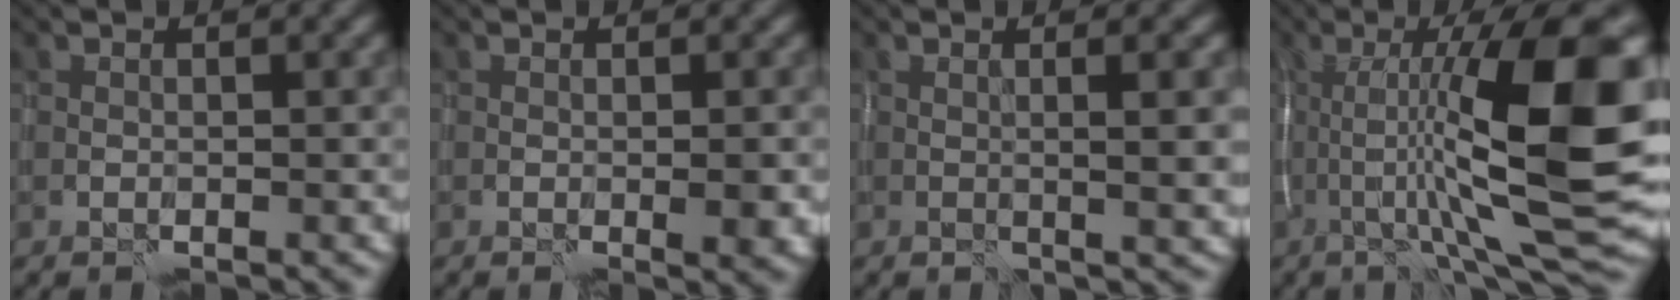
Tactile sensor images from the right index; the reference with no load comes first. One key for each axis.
{"total": 1.6, "fx": -0.3, "fy": 0.3, "fz": 1.5, "tx": -0.022, "ty": -0.003, "tz": -0.004}
{"total": 3.5, "fx": 0.3, "fy": 0.9, "fz": 3.4, "tx": -0.047, "ty": 0.006, "tz": 0.004}
{"total": 13.8, "fx": -0.6, "fy": 2.6, "fz": 13.5, "tx": -0.210, "ty": 0.020, "tz": -0.011}